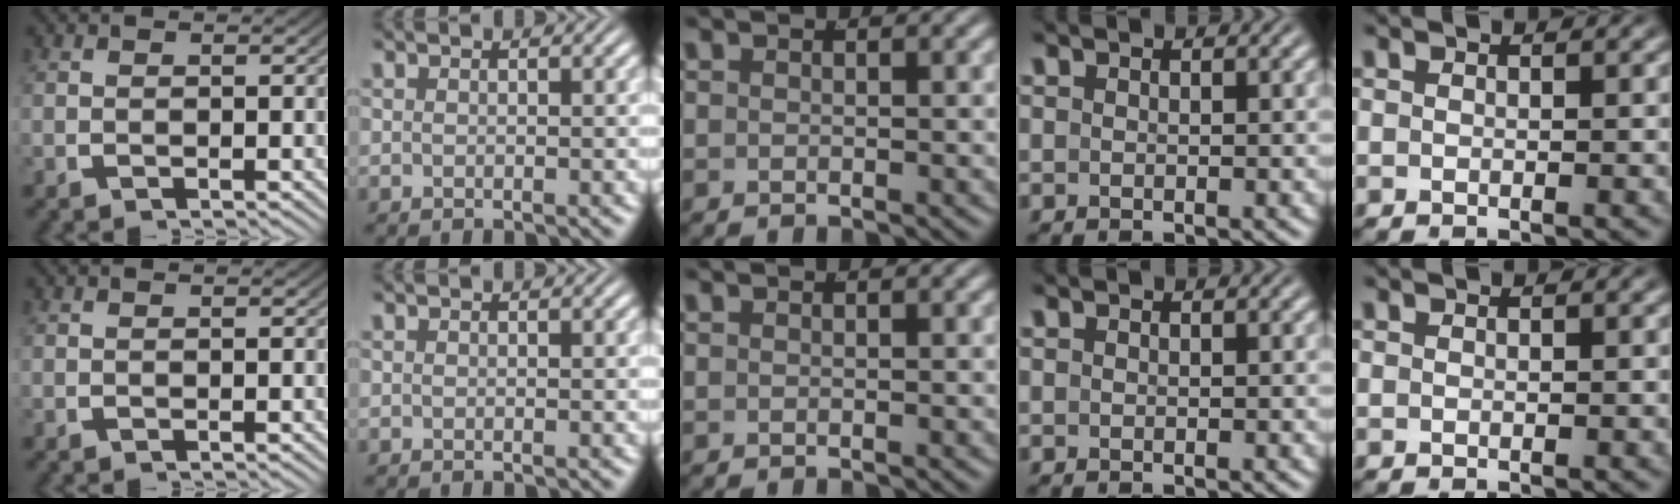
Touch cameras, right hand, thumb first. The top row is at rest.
{}